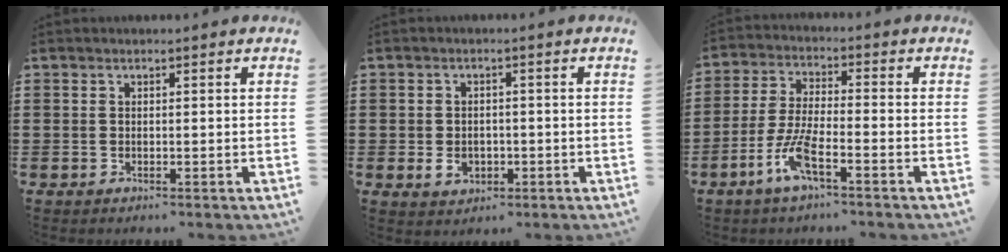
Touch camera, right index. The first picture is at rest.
{"total": 2.4, "force": [-0.6, 1.9, 1.3], "torque": [-0.031, 0.001, -0.012]}
{"total": 6.9, "force": [-4.2, 1.0, 5.4], "torque": [-0.137, -0.019, -0.084]}